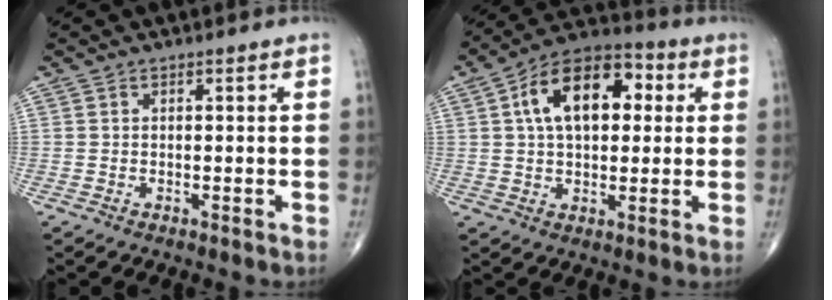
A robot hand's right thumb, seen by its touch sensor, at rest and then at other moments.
{"total": 15.7, "force": [3.6, 9.2, 12.2], "torque": [-0.178, 0.020, 0.050]}